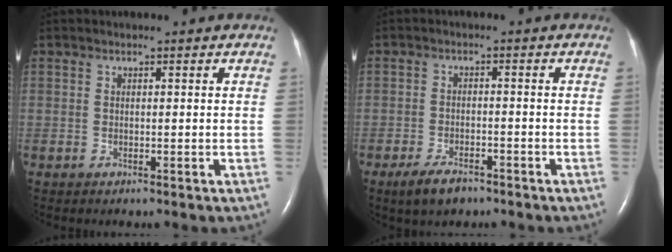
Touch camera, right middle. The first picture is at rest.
{"total": 4.7, "force": [-3.4, 1.8, 2.7], "torque": [-0.063, -0.006, -0.054]}